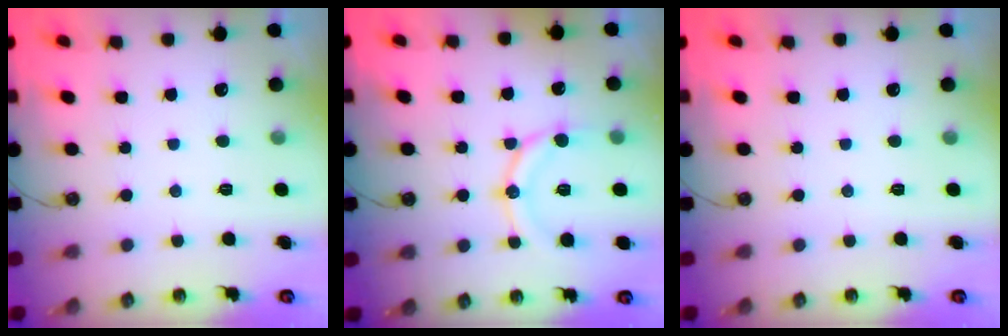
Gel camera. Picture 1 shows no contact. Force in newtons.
{"total": 13.1, "press": 12.8, "slide": 2.8}
{"total": 0.0}